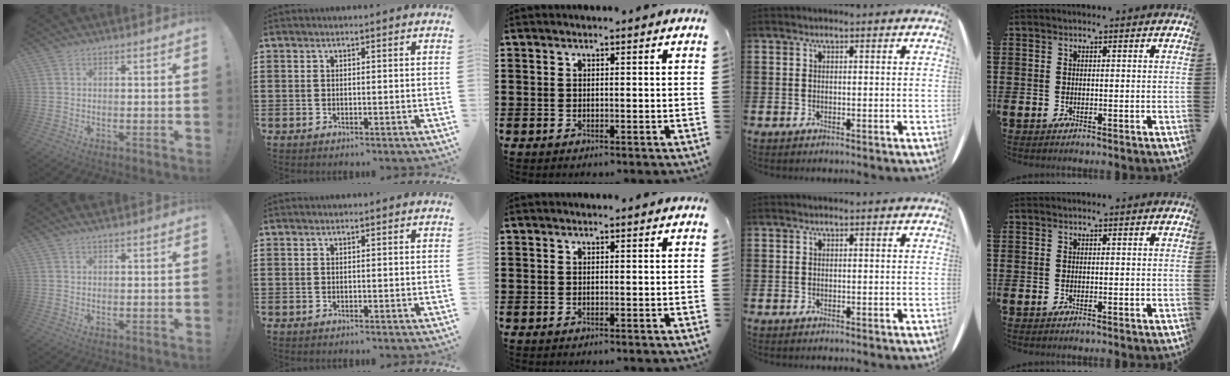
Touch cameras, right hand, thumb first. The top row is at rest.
{"thumb": {"total": 1.4, "force": [1.3, 0.0, 0.4], "torque": [-0.003, -0.004, 0.023]}}